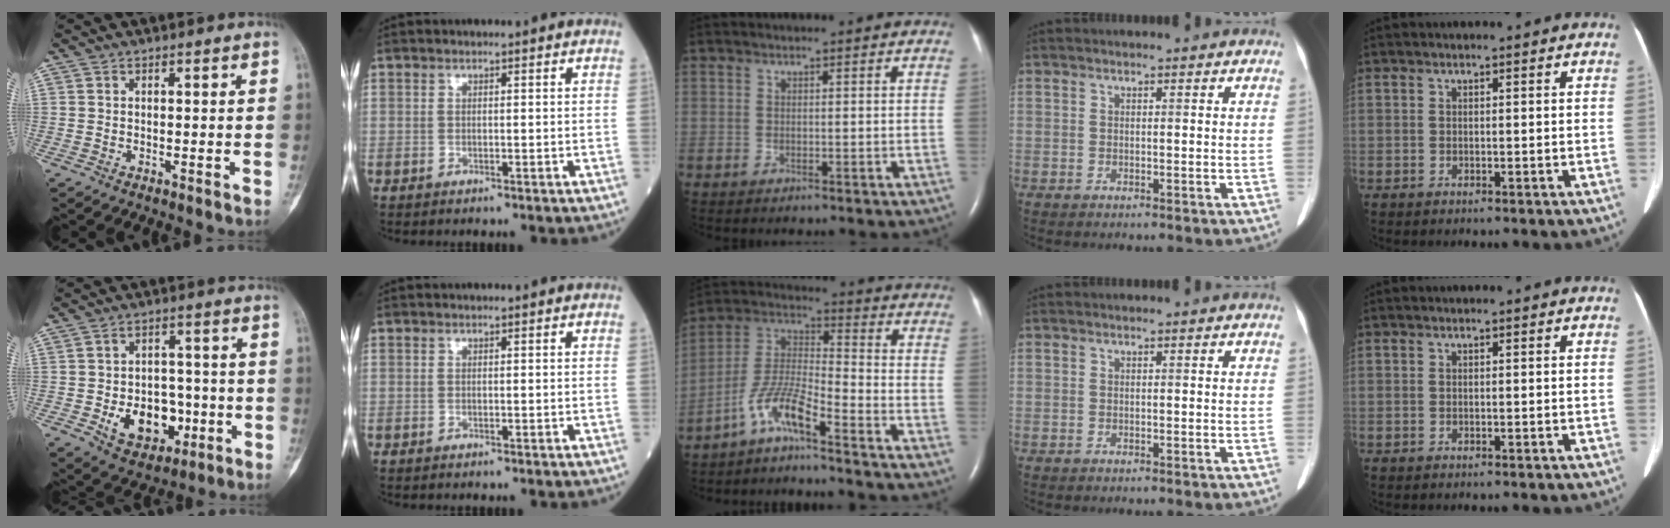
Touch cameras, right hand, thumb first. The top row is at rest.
{"thumb": {"total": 11.5, "force": [-3.1, 8.2, 7.4], "torque": [-0.069, 0.020, -0.037]}, "middle": {"total": 8.0, "force": [-5.8, 0.4, 5.4], "torque": [-0.125, 0.006, -0.117]}}